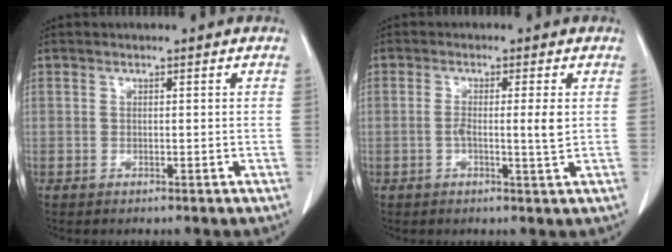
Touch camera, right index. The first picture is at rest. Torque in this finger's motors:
{"motor_torque": [0.09, 0.13, 0.03, 0.01]}